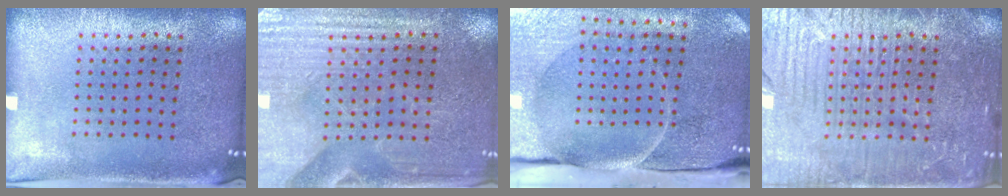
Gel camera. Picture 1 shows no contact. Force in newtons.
{"total": 3.2, "press": 3.0, "slide": 0.9}
{"total": 4.9, "press": 3.9, "slide": 3.0}
{"total": 7.2, "press": 7.2, "slide": 0.9}